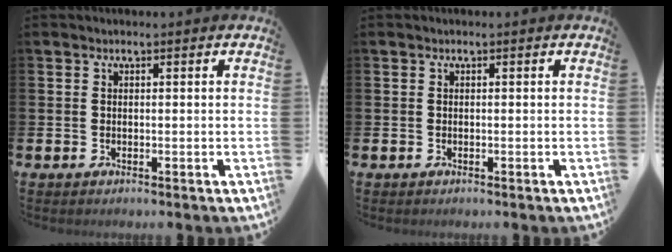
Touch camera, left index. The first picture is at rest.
{"total": 0.0}